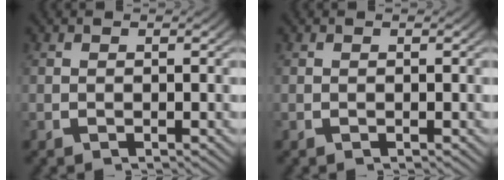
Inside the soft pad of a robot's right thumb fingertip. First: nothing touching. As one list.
[{"total": 0.0}]